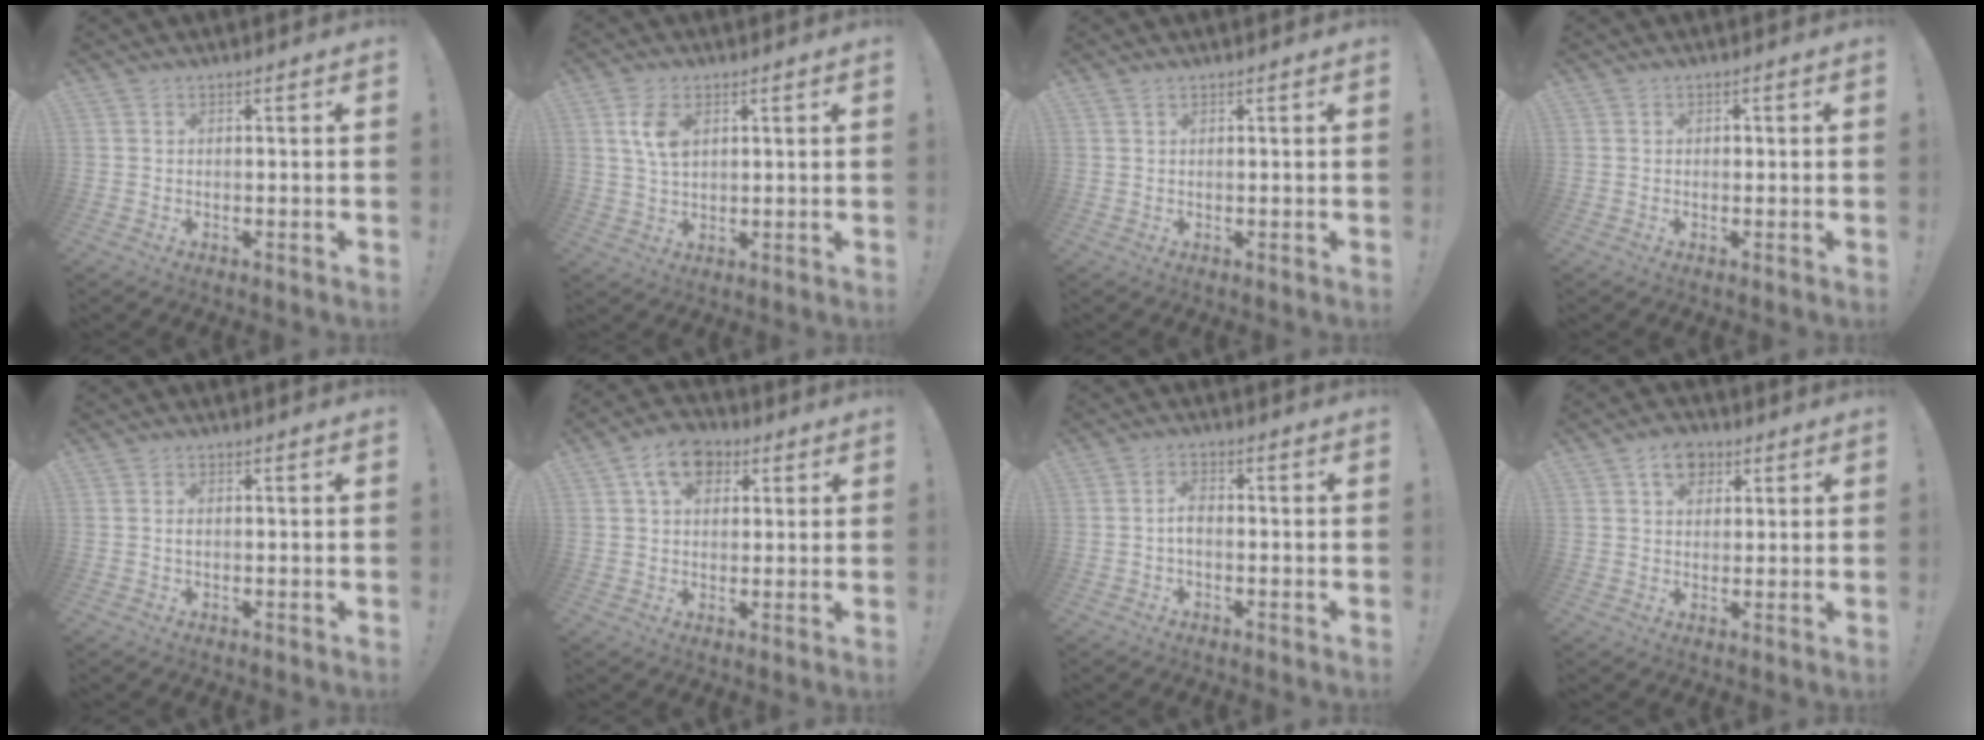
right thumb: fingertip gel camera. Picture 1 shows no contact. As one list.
[{"total": 7.3, "force": [2.7, 4.5, 5.1], "torque": [-0.088, -0.007, 0.048]}, {"total": 0.8, "force": [0.7, 0.3, 0.4], "torque": [-0.008, 0.000, 0.013]}, {"total": 0.8, "force": [-0.2, 0.7, 0.3], "torque": [-0.001, 0.001, -0.005]}, {"total": 0.9, "force": [-0.1, 0.5, 0.7], "torque": [-0.018, 0.003, -0.001]}, {"total": 9.7, "force": [4.2, 6.7, 5.6], "torque": [-0.087, 0.000, 0.078]}, {"total": 3.4, "force": [-0.7, 1.9, 2.8], "torque": [-0.052, 0.007, -0.011]}, {"total": 7.3, "force": [3.5, 5.3, 3.7], "torque": [-0.048, -0.003, 0.064]}]